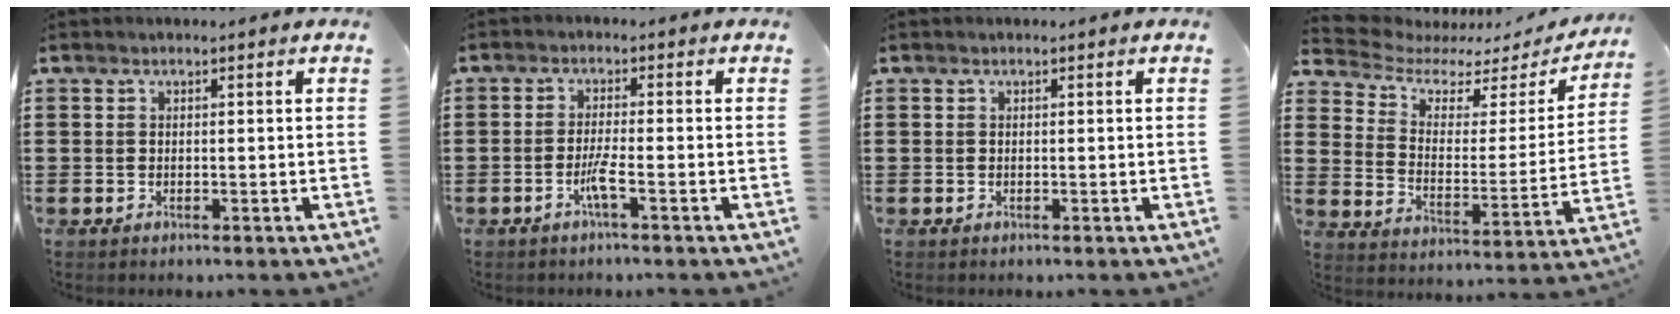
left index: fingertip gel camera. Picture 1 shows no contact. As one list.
[{"total": 3.3, "force": [-1.6, -0.1, 2.9], "torque": [-0.058, -0.005, -0.033]}, {"total": 0.0}, {"total": 5.5, "force": [4.6, 2.3, 2.0], "torque": [-0.068, -0.030, 0.077]}]